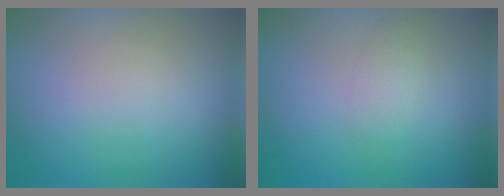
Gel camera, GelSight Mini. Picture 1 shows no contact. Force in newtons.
{"total": 1.3, "press": 1.3, "slide": 0.0}